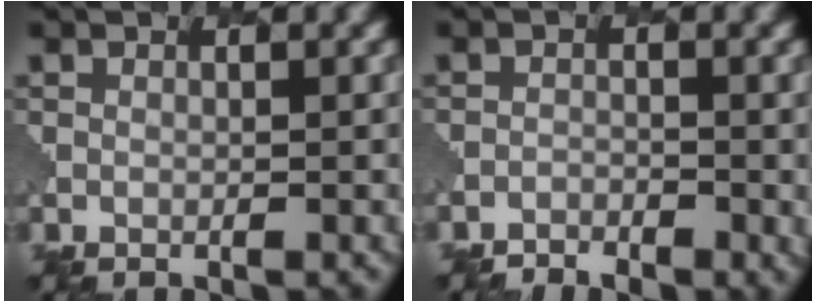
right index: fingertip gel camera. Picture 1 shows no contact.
{"total": 2.3, "force": [-2.0, 0.8, 0.6], "torque": [-0.016, 0.000, -0.034]}